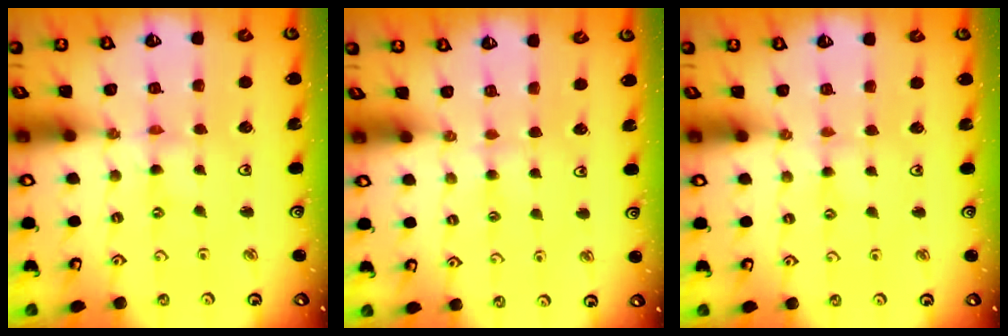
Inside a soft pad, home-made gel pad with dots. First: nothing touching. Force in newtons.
{"total": 2.3, "press": 2.3, "slide": 0.4}
{"total": 2.4, "press": 2.3, "slide": 0.3}